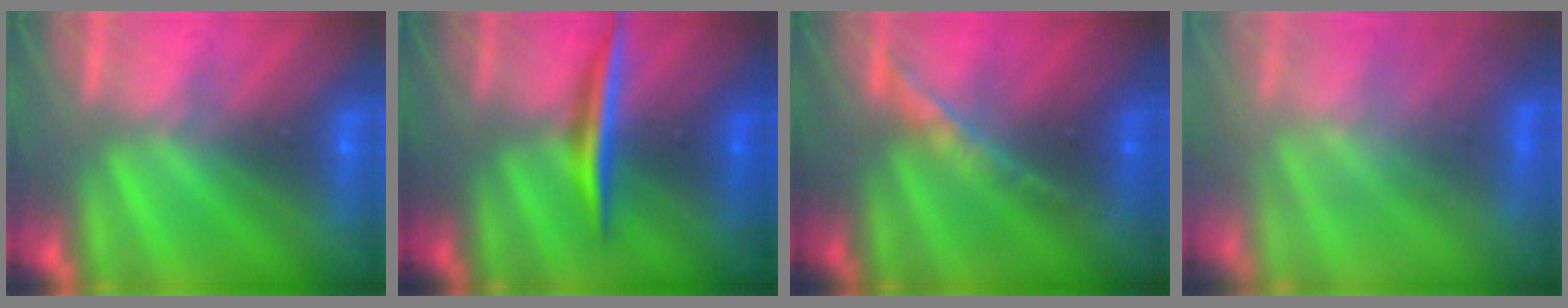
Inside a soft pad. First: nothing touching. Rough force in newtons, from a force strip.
{"total": 1.7}
{"total": 1.4}
{"total": 2.9}